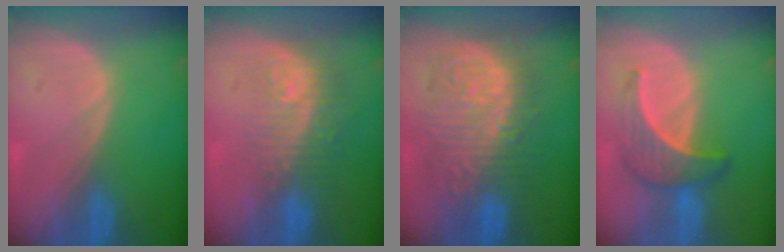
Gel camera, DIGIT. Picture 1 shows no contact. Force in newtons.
{"total": 9.7, "press": 8.1, "slide": 5.3}
{"total": 12.5, "press": 12.4, "slide": 1.1}
{"total": 6.4, "press": 6.1, "slide": 1.9}